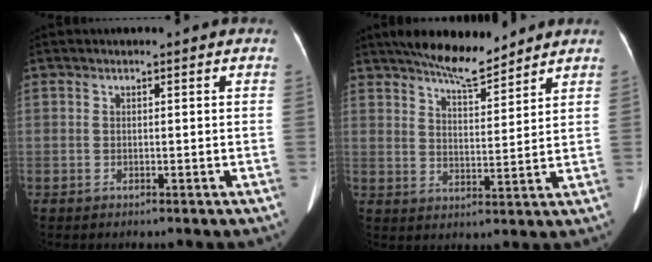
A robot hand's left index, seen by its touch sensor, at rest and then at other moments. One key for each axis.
{"total": 8.7, "fx": 7.5, "fy": 1.4, "fz": 4.1, "tx": -0.066, "ty": 0.006, "tz": 0.129}